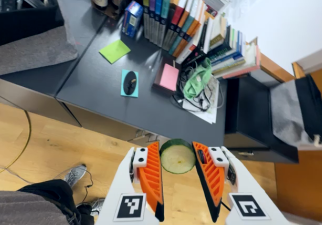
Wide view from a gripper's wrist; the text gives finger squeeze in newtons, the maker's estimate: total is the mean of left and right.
{"total": 8.2, "left": 8.6, "right": 7.8}